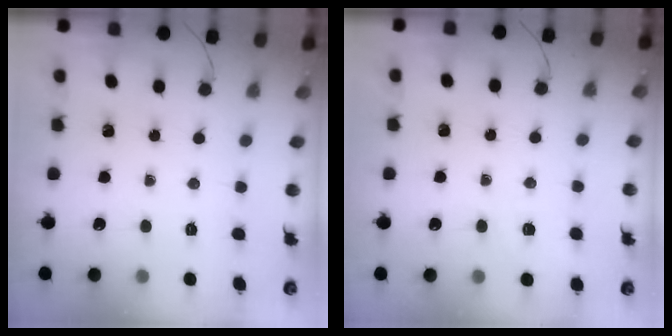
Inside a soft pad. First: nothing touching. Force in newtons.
{"total": 1.4, "press": 0.5, "slide": 1.3}